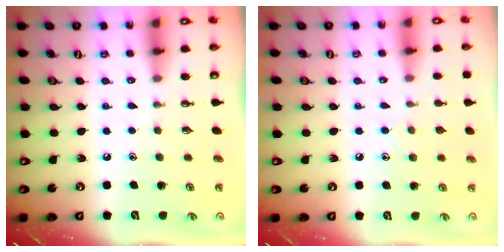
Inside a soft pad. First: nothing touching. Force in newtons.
{"total": 7.3, "press": 7.2, "slide": 0.7}